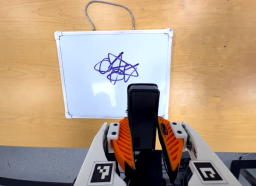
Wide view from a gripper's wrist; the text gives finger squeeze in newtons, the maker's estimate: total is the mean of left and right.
{"total": 5.2, "left": 3.6, "right": 6.8}